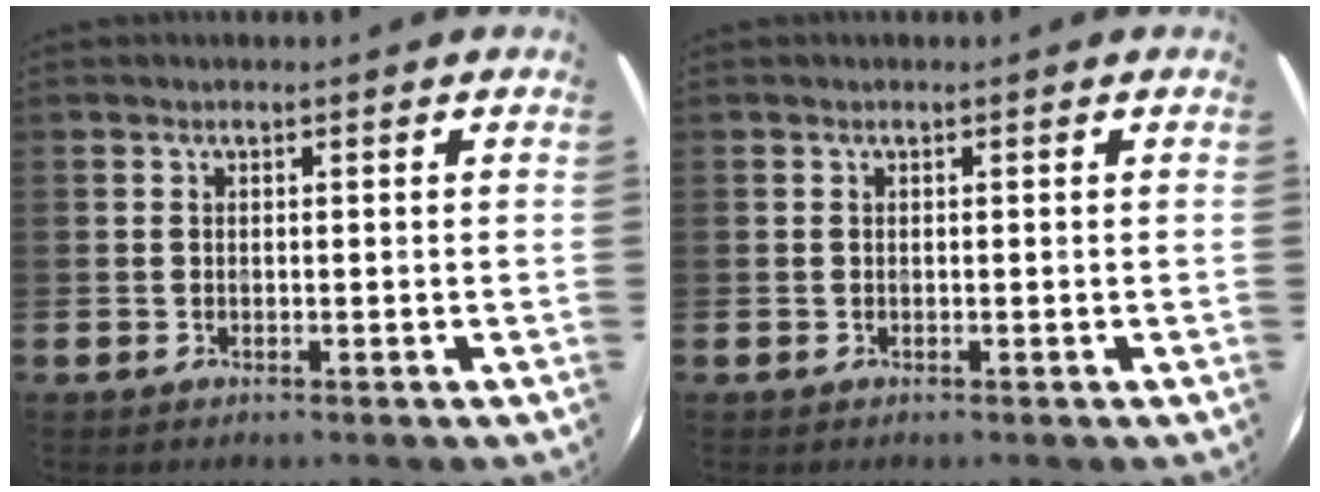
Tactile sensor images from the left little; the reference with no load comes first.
{"total": 0.0}